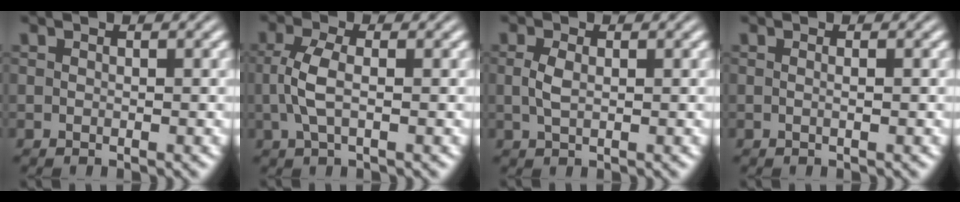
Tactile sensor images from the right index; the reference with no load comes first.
{"total": 2.5, "force": [-0.1, 0.1, 2.5], "torque": [-0.058, -0.006, 0.006]}
{"total": 1.3, "force": [0.1, -0.4, 1.2], "torque": [-0.024, -0.007, 0.013]}
{"total": 0.8, "force": [-0.3, -0.5, 0.6], "torque": [-0.011, -0.003, -0.005]}